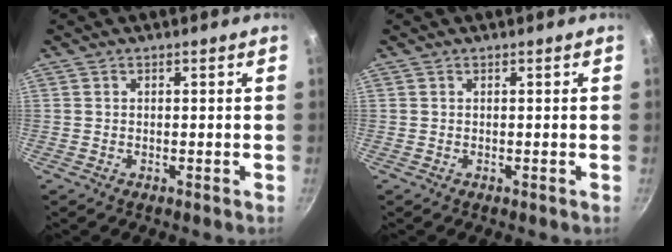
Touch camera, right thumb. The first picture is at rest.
{"total": 0.0}